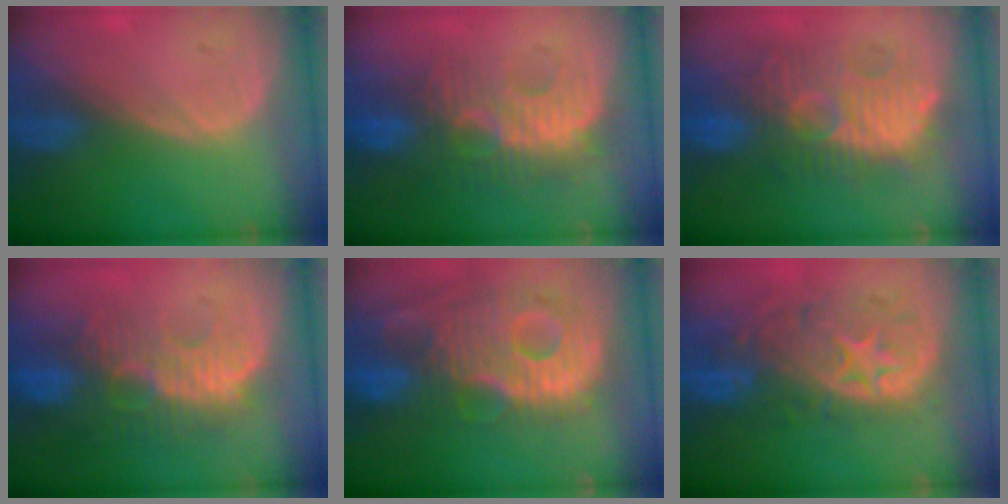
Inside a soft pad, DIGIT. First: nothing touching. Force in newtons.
{"total": 8.9, "press": 8.8, "slide": 1.6}
{"total": 10.6, "press": 10.5, "slide": 1.1}
{"total": 11.0, "press": 9.7, "slide": 5.1}
{"total": 13.7, "press": 11.8, "slide": 6.8}
{"total": 11.1, "press": 9.8, "slide": 5.2}